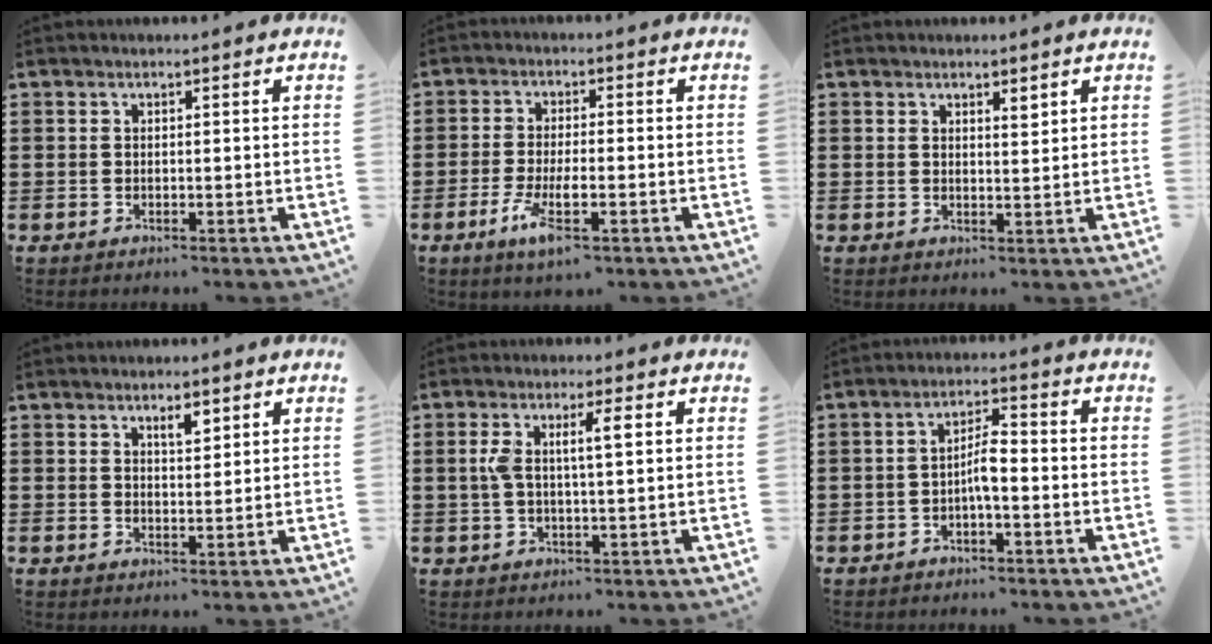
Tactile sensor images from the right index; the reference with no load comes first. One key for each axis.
{"total": 5.5, "fx": -2.6, "fy": 1.1, "fz": 4.7, "tx": -0.104, "ty": -0.011, "tz": -0.050}
{"total": 1.6, "fx": 1.2, "fy": 0.4, "fz": 0.9, "tx": -0.010, "ty": -0.003, "tz": 0.020}
{"total": 2.4, "fx": 1.6, "fy": 0.7, "fz": 1.6, "tx": -0.026, "ty": 0.000, "tz": 0.026}
{"total": 4.6, "fx": 0.8, "fy": 0.7, "fz": 4.5, "tx": -0.094, "ty": -0.002, "tz": 0.008}
{"total": 3.7, "fx": -1.1, "fy": 0.8, "fz": 3.4, "tx": -0.070, "ty": 0.003, "tz": -0.025}